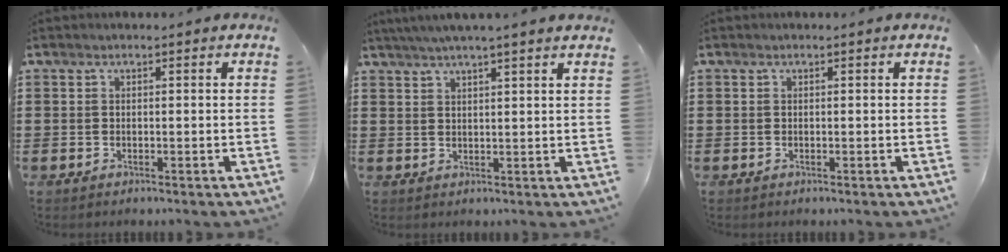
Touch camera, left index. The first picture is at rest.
{"total": 3.3, "force": [2.9, -0.6, 1.5], "torque": [-0.035, -0.001, 0.052]}
{"total": 0.0}